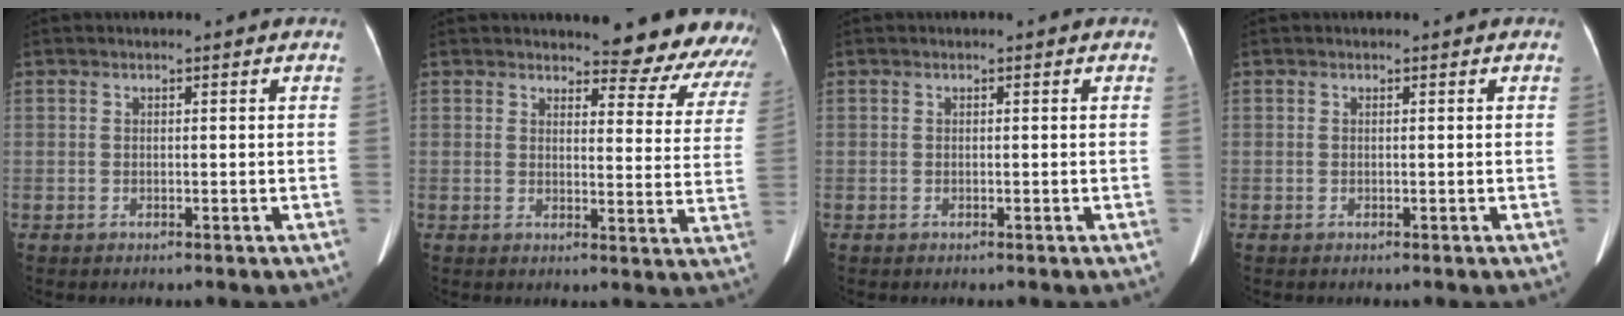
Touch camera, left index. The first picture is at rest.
{"total": 13.2, "force": [12.8, 2.6, 1.9], "torque": [0.015, -0.069, 0.113]}
{"total": 0.0}
{"total": 0.0}